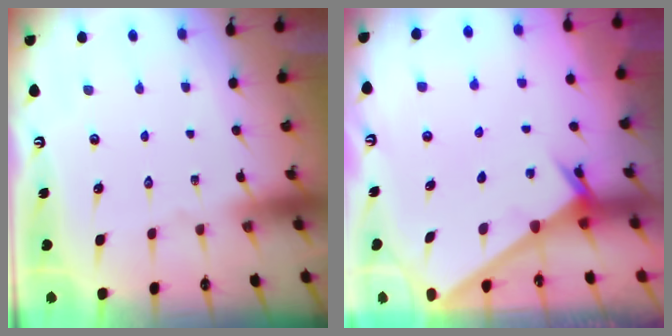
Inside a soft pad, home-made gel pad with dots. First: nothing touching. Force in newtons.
{"total": 2.4, "press": 2.4, "slide": 0.2}